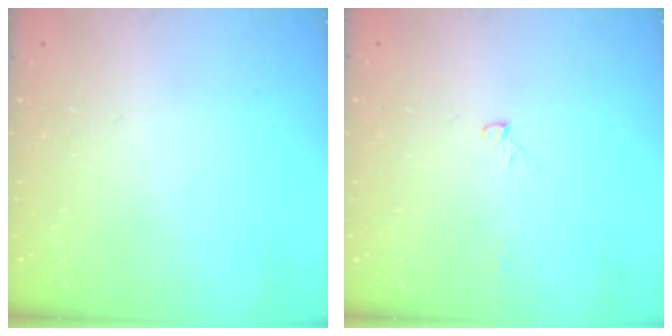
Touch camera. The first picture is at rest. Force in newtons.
{"total": 6.1, "press": 5.5, "slide": 2.6}